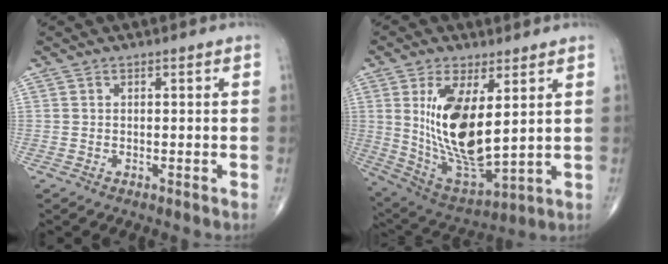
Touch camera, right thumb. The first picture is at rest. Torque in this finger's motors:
{"motor_torque": [2.22, 2.80, 1.76, 0.34, 0.22]}